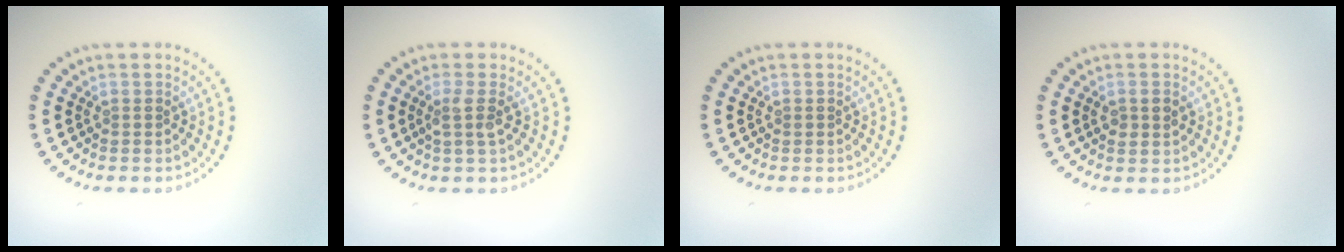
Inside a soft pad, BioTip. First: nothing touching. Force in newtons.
{"total": 1.8, "press": 1.4, "slide": 1.1}
{"total": 0.0}
{"total": 1.5, "press": 1.5, "slide": 0.1}